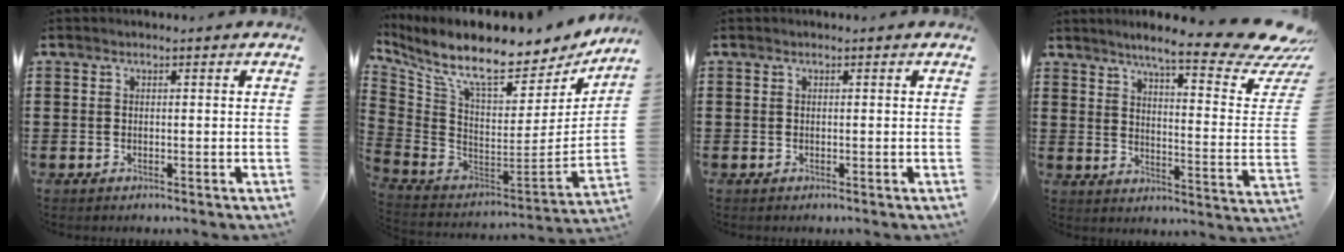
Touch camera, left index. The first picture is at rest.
{"total": 10.9, "force": [8.6, 2.4, 6.2], "torque": [-0.141, -0.078, 0.149]}
{"total": 0.0}
{"total": 10.9, "force": [8.1, 0.6, 7.2], "torque": [-0.123, -0.062, 0.126]}